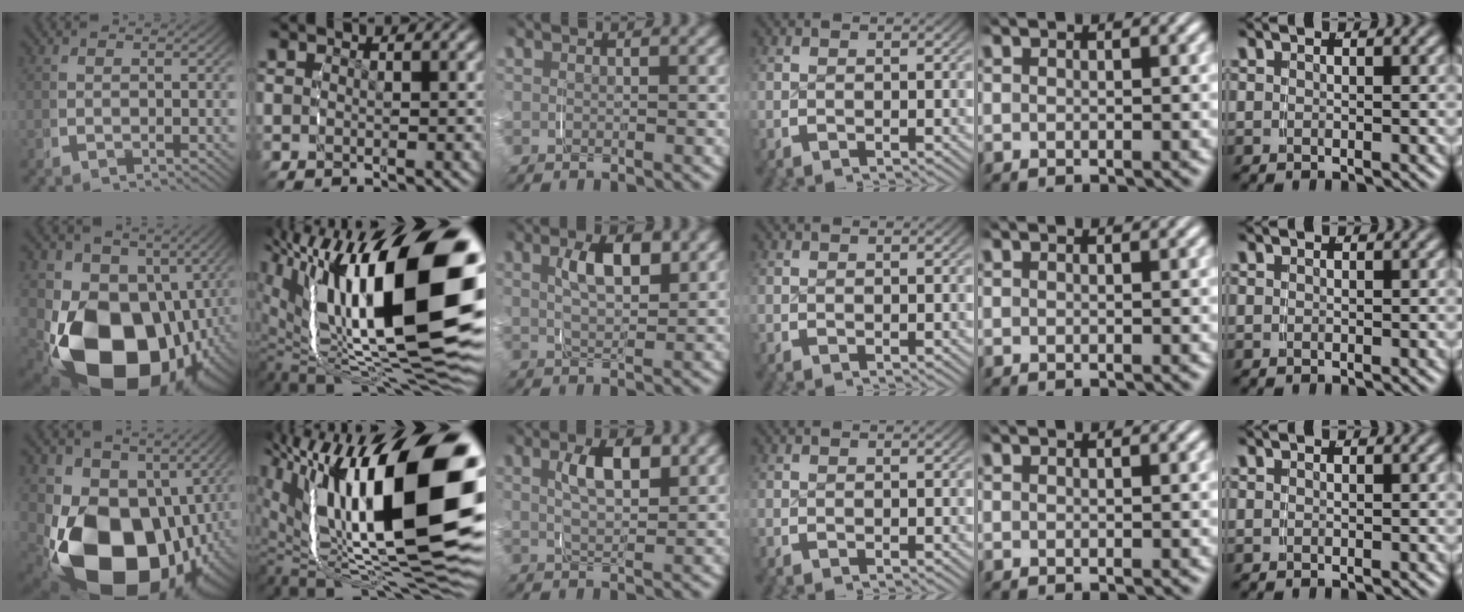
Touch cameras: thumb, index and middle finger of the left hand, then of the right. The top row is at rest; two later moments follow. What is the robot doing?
{"motion": "grasp_and_lifting", "object": "key"}